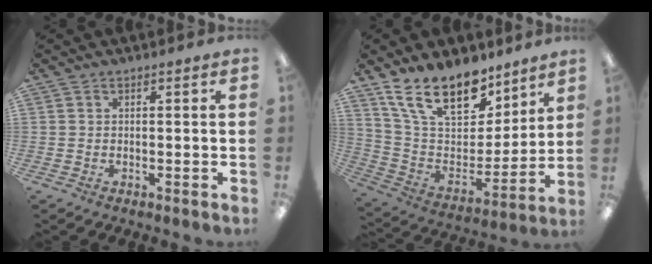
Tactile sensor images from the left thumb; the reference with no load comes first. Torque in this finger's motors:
{"motor_torque": [0.52, 0.57, 1.16, -1.61, 0.11]}